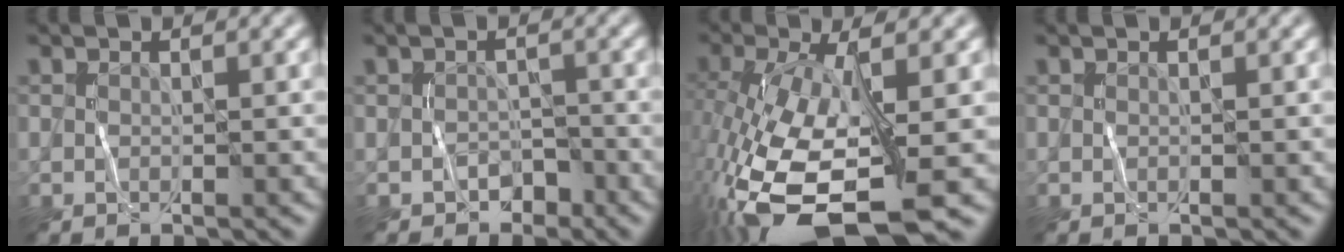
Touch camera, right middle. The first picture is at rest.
{"total": 1.5, "force": [-1.1, 1.0, 0.0], "torque": [0.006, 0.003, -0.017]}
{"total": 12.4, "force": [-4.5, 5.3, 10.4], "torque": [-0.217, -0.038, -0.066]}
{"total": 0.0}